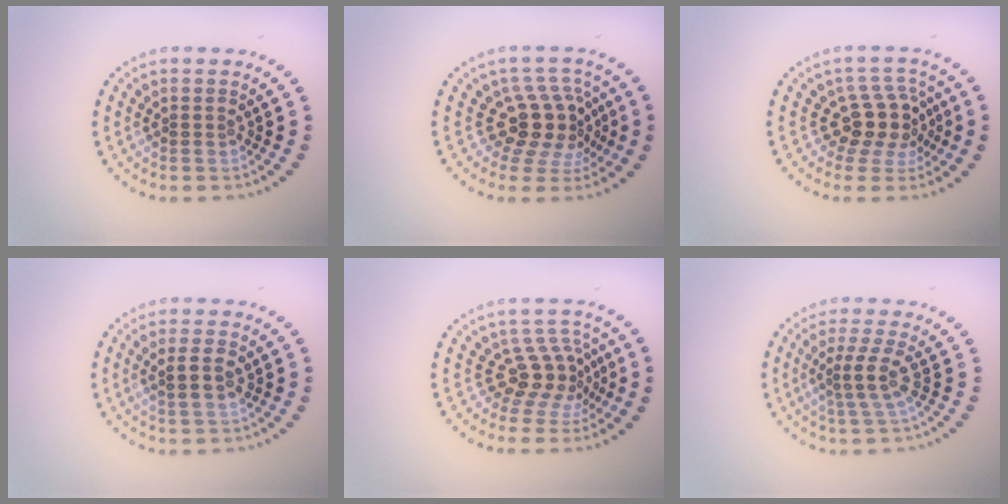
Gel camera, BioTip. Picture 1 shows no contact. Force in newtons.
{"total": 4.4, "press": 3.4, "slide": 2.8}
{"total": 3.7, "press": 2.8, "slide": 2.4}
{"total": 2.5, "press": 2.4, "slide": 0.5}
{"total": 3.5, "press": 2.5, "slide": 2.4}
{"total": 2.8, "press": 2.0, "slide": 1.9}